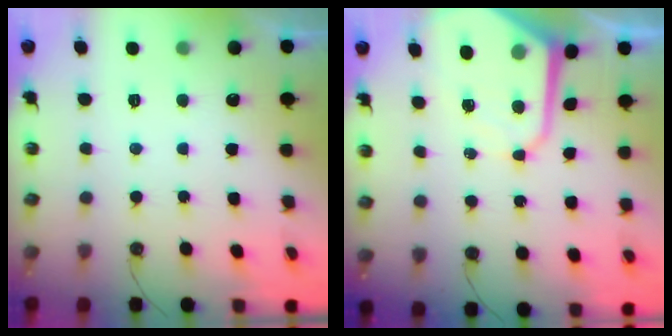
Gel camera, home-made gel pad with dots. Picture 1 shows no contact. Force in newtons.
{"total": 10.4, "press": 10.4, "slide": 0.8}